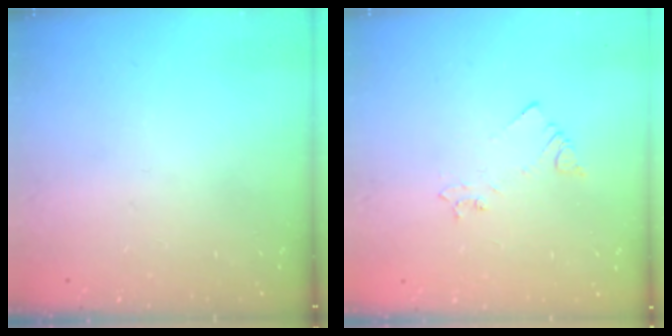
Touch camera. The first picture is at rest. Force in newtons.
{"total": 2.1, "press": 2.1, "slide": 0.3}